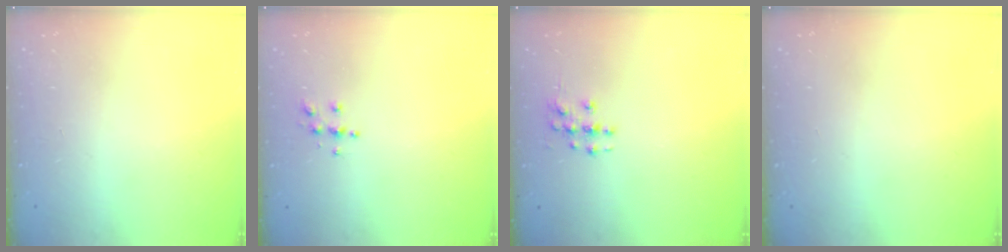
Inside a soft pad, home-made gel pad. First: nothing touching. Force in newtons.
{"total": 4.9, "press": 4.9, "slide": 0.5}
{"total": 3.7, "press": 3.7, "slide": 0.1}
{"total": 0.0}